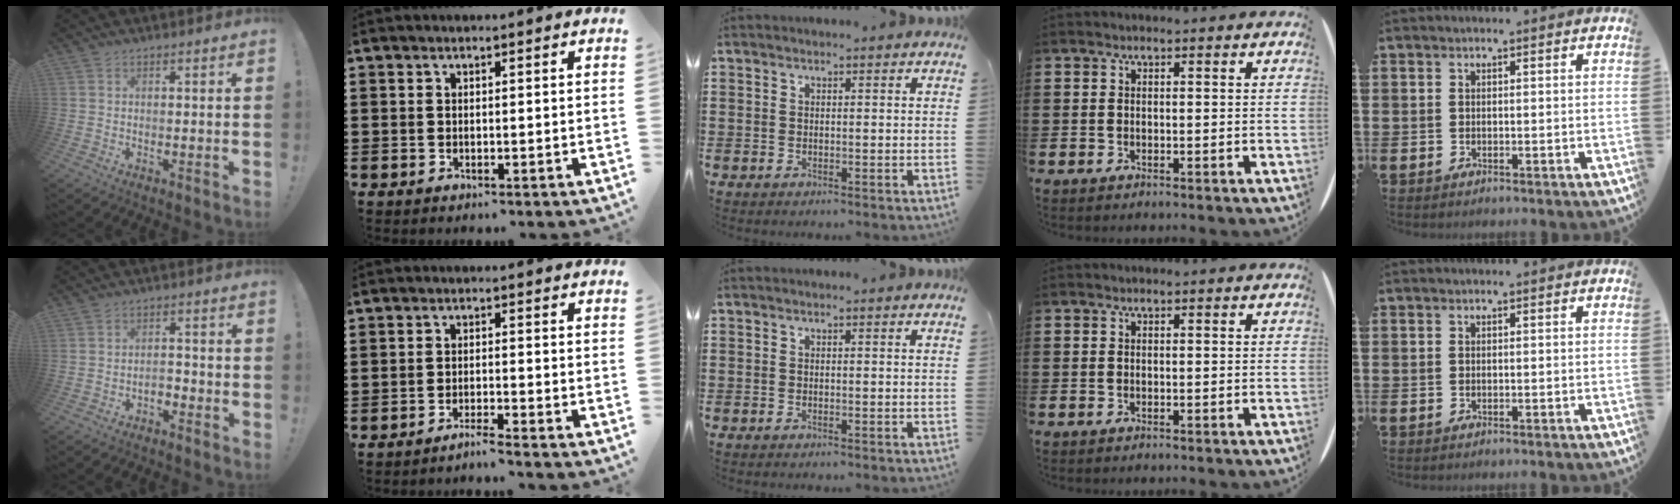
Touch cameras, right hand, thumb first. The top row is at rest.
{"thumb": {"total": 2.8, "force": [-2.1, 1.2, 1.4], "torque": [-0.020, 0.001, -0.039]}, "index": {"total": 1.7, "force": [-1.6, -0.4, 0.4], "torque": [-0.010, 0.001, -0.031]}}